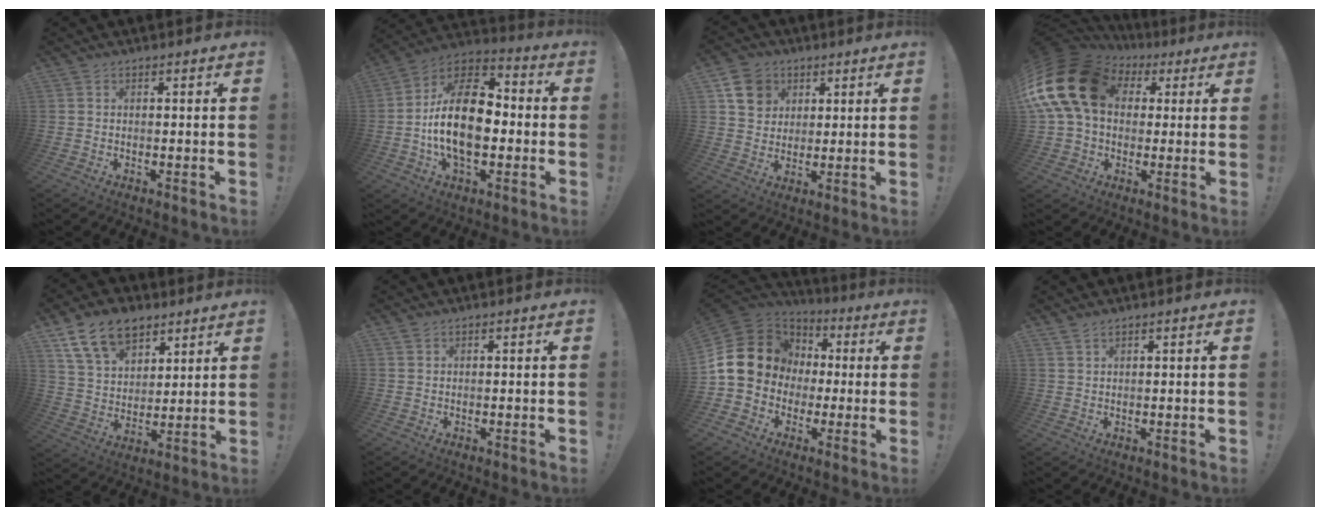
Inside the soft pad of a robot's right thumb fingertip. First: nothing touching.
{"total": 21.6, "force": [-2.4, 12.2, 17.7], "torque": [-0.328, 0.018, -0.042]}
{"total": 10.7, "force": [5.1, 8.6, 3.7], "torque": [-0.043, -0.021, 0.102]}
{"total": 21.7, "force": [5.5, 15.6, 14.1], "torque": [-0.259, -0.013, 0.109]}
{"total": 14.8, "force": [9.0, 9.5, 7.0], "torque": [-0.114, -0.048, 0.170]}
{"total": 0.5, "force": [0.4, 0.2, 0.2], "torque": [-0.011, 0.003, 0.010]}
{"total": 17.3, "force": [2.2, 15.1, 8.3], "torque": [-0.137, 0.002, 0.065]}
{"total": 1.8, "force": [1.6, 0.5, 0.6], "torque": [-0.006, -0.010, 0.029]}